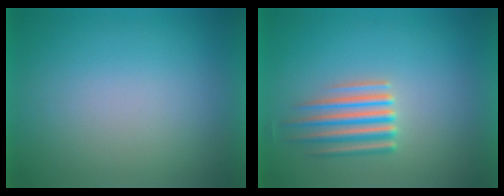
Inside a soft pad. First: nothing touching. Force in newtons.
{"total": 4.0}